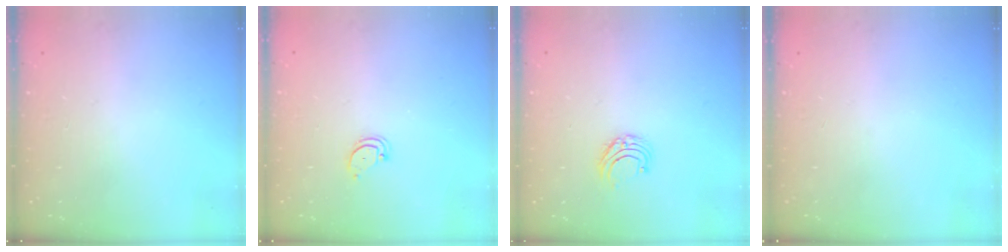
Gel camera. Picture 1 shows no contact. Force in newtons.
{"total": 3.0, "press": 3.0, "slide": 0.3}
{"total": 5.2, "press": 5.2, "slide": 0.5}
{"total": 0.0}